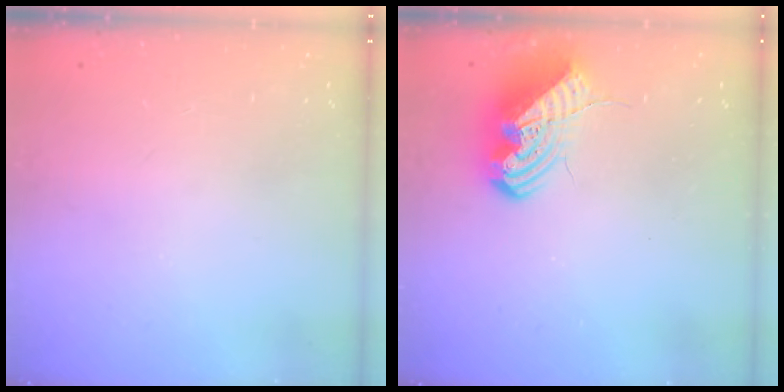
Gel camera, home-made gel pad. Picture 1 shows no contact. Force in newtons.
{"total": 11.4, "press": 11.3, "slide": 1.5}